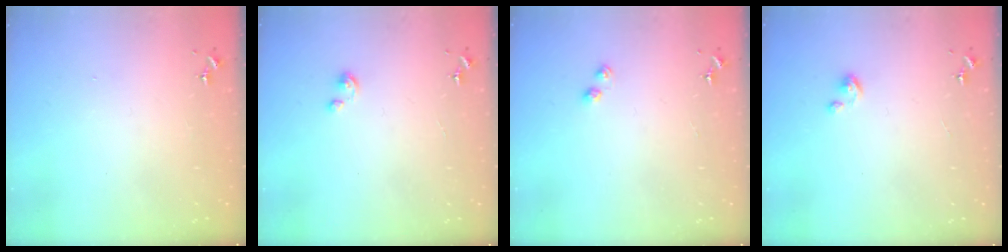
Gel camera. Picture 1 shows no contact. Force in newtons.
{"total": 1.9, "press": 1.9, "slide": 0.1}
{"total": 3.6, "press": 3.6, "slide": 0.4}
{"total": 4.6, "press": 4.6, "slide": 0.3}